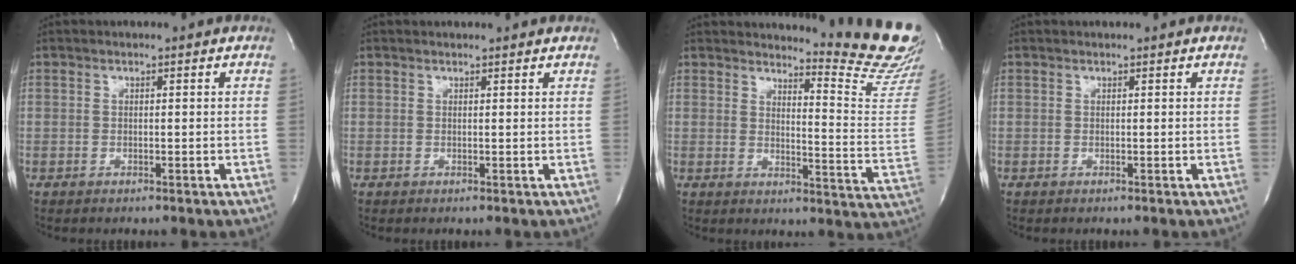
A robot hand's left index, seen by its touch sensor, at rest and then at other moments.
{"total": 2.3, "force": [2.3, 0.4, 0.3], "torque": [-0.014, 0.010, 0.020]}
{"total": 13.8, "force": [13.4, -1.3, 2.8], "torque": [-0.039, -0.144, 0.142]}
{"total": 0.6, "force": [0.5, 0.1, 0.0], "torque": [-0.008, 0.003, 0.004]}